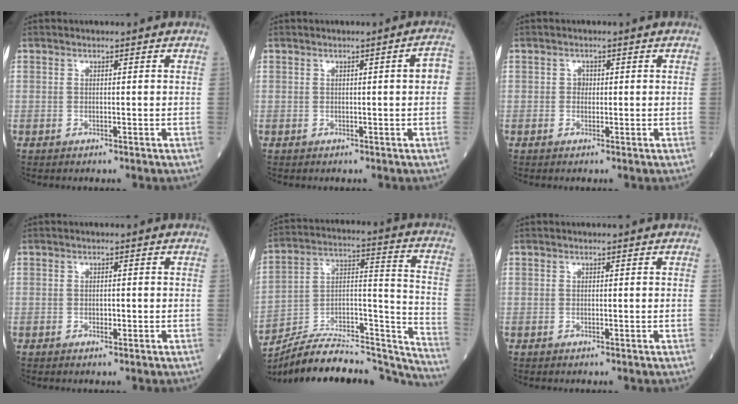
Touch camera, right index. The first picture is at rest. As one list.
[{"total": 2.7, "force": [0.0, 0.1, 2.7], "torque": [-0.028, 0.004, -0.001]}, {"total": 0.8, "force": [0.1, 0.7, 0.4], "torque": [-0.002, 0.003, 0.001]}, {"total": 0.7, "force": [-0.2, 0.4, 0.6], "torque": [-0.011, 0.000, -0.001]}, {"total": 27.4, "force": [-25.7, 4.1, 8.5], "torque": [-0.103, 0.033, -0.389]}, {"total": 0.0}]